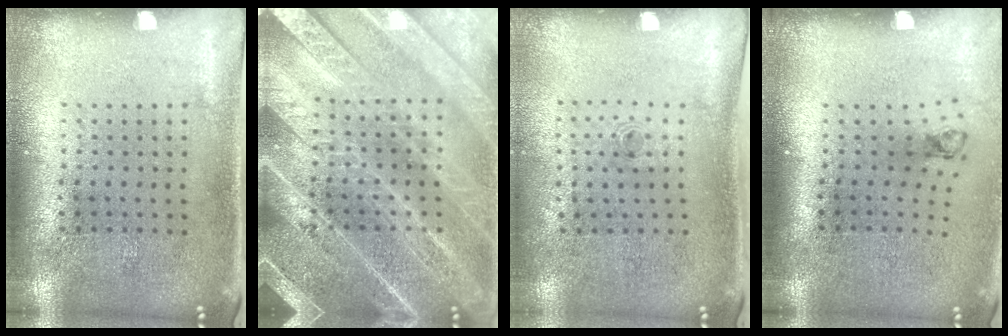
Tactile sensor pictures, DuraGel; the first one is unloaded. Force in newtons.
{"total": 5.1, "press": 5.0, "slide": 0.6}
{"total": 0.6, "press": 0.3, "slide": 0.5}
{"total": 0.8, "press": 0.3, "slide": 0.7}